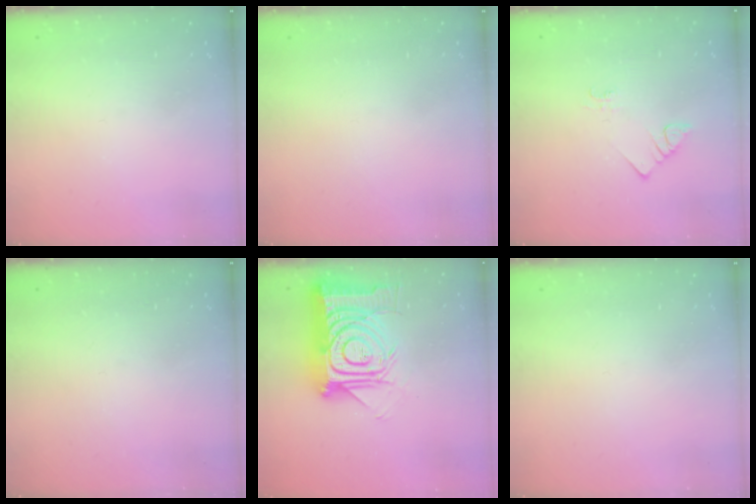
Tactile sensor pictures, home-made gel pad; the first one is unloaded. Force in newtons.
{"total": 1.6, "press": 1.6, "slide": 0.1}
{"total": 2.1, "press": 2.1, "slide": 0.4}
{"total": 0.0}
{"total": 21.9, "press": 21.9, "slide": 1.5}
{"total": 1.6, "press": 1.6, "slide": 0.1}